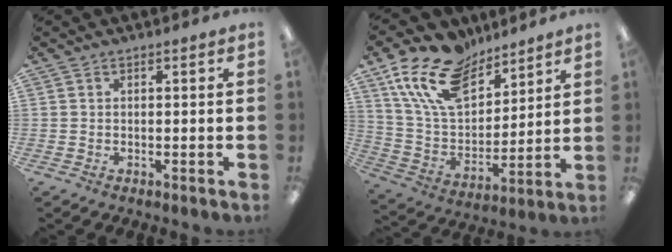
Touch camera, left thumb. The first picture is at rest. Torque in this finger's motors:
{"motor_torque": [0.76, 0.75, 1.36, -1.41, 0.18]}